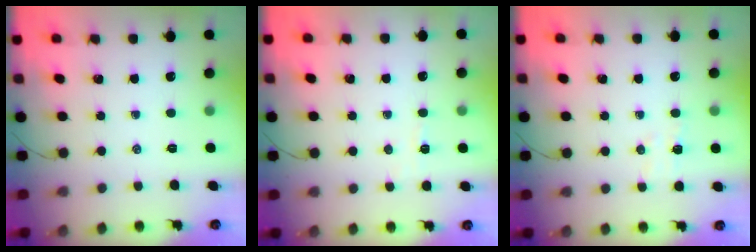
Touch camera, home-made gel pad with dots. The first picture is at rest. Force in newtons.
{"total": 2.8, "press": 2.7, "slide": 0.9}
{"total": 4.8, "press": 4.6, "slide": 1.1}